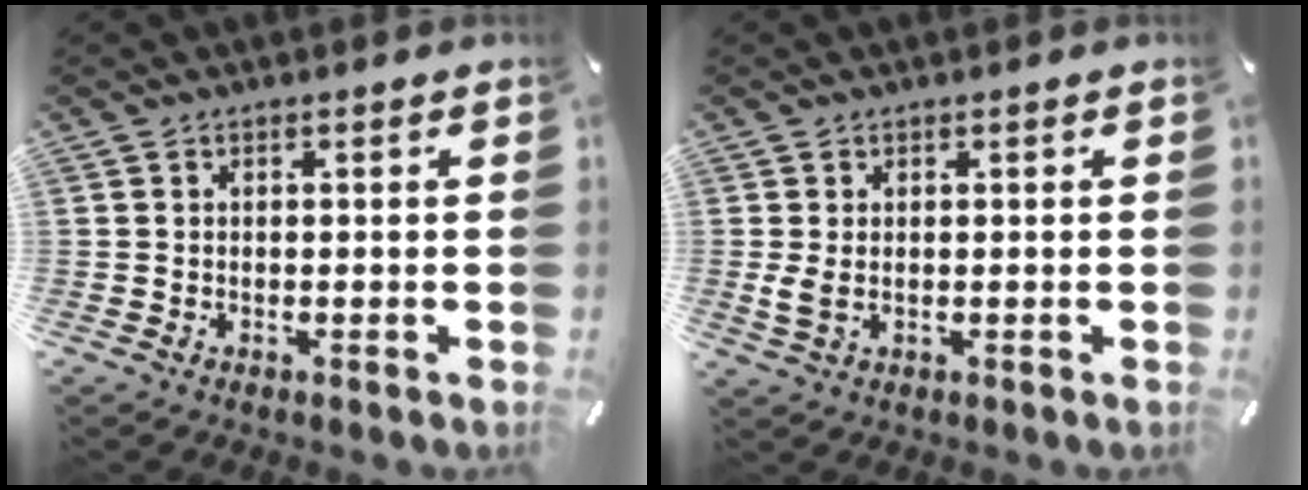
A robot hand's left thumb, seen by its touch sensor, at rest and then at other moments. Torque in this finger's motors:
{"motor_torque": [0.24, 0.24, 0.04, -0.02, 0.02]}